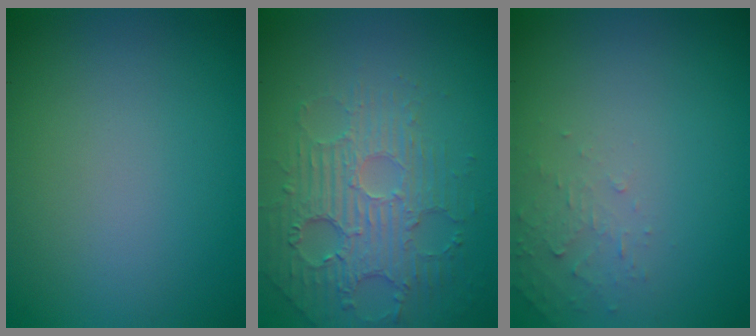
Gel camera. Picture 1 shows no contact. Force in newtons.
{"total": 4.1, "press": 3.7, "slide": 1.8}
{"total": 1.4, "press": 1.4, "slide": 0.2}